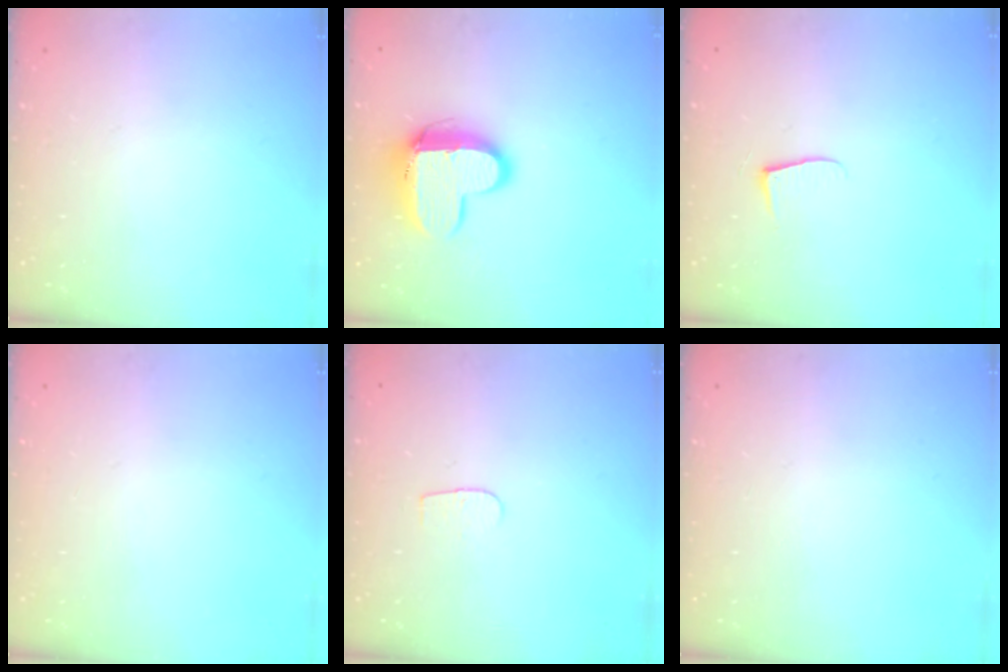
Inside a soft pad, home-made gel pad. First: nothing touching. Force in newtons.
{"total": 12.0, "press": 11.9, "slide": 1.1}
{"total": 5.2, "press": 5.2, "slide": 0.5}
{"total": 0.0}
{"total": 3.7, "press": 3.7, "slide": 0.4}
{"total": 0.0}